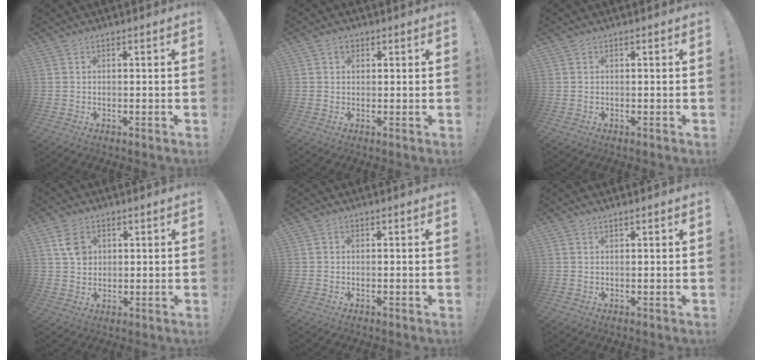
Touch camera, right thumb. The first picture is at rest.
{"total": 2.0, "force": [1.0, 1.5, 1.0], "torque": [-0.016, 0.000, 0.018]}
{"total": 0.0}
{"total": 6.0, "force": [2.2, 4.9, 2.7], "torque": [-0.022, -0.004, 0.039]}
{"total": 0.0}
{"total": 0.8, "force": [0.7, 0.0, 0.4], "torque": [0.000, -0.004, 0.011]}